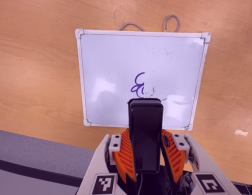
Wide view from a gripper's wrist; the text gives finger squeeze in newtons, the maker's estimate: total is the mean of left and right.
{"total": 9.7, "left": 7.5, "right": 11.9}